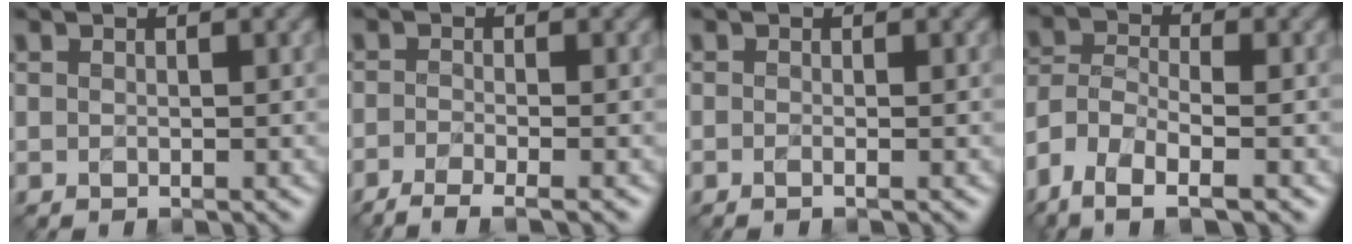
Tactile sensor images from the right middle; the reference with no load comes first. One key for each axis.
{"total": 3.7, "fx": -2.6, "fy": 0.8, "fz": 2.5, "tx": -0.037, "ty": -0.008, "tz": -0.055}
{"total": 0.8, "fx": -0.3, "fy": 0.3, "fz": 0.7, "tx": -0.011, "ty": -0.010, "tz": -0.009}
{"total": 7.2, "fx": -4.9, "fy": 2.4, "fz": 4.6, "tx": -0.088, "ty": -0.004, "tz": -0.099}